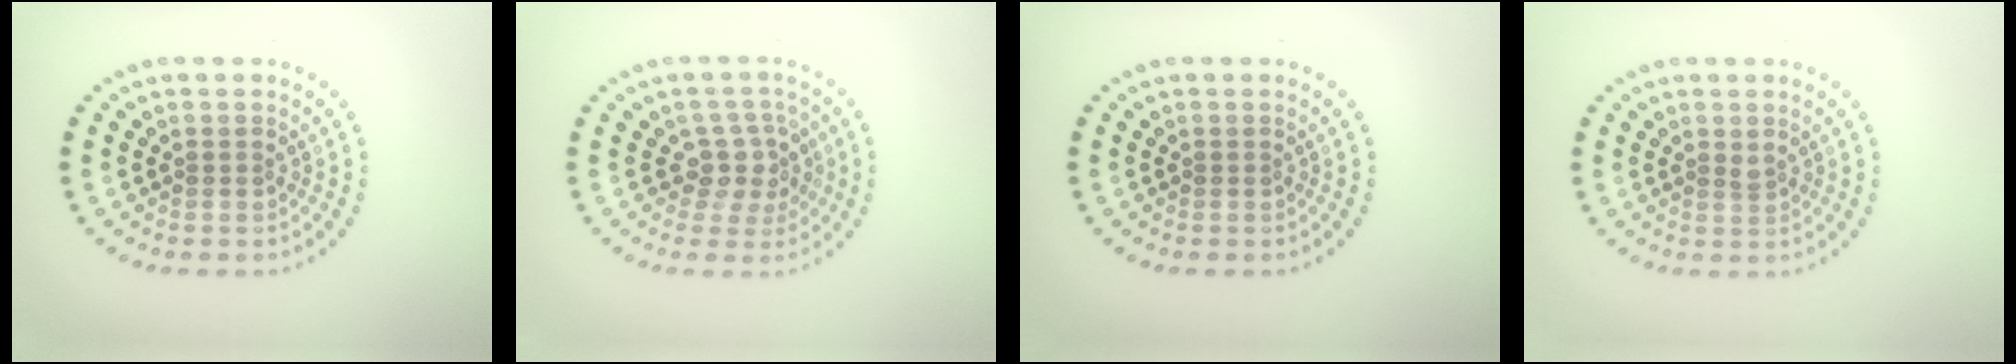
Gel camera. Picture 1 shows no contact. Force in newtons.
{"total": 2.9, "press": 2.3, "slide": 1.7}
{"total": 0.0}
{"total": 0.8, "press": 0.6, "slide": 0.5}